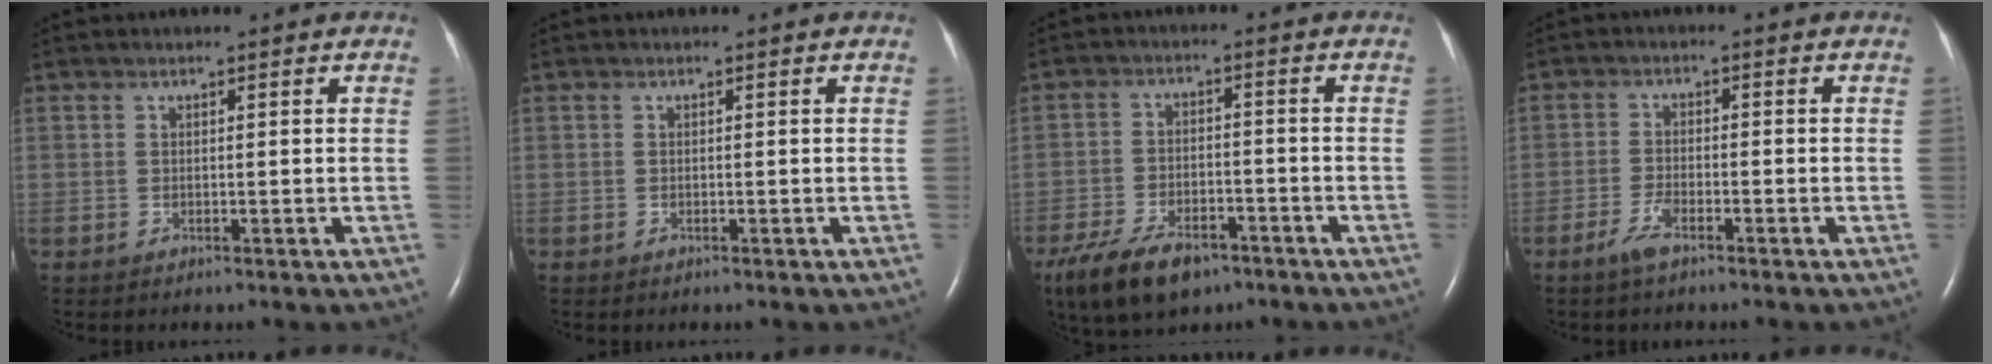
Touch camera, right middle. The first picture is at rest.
{"total": 0.0}
{"total": 10.9, "force": [-7.5, 4.9, 6.2], "torque": [-0.119, -0.012, -0.127]}
{"total": 3.1, "force": [-2.2, 0.6, 2.1], "torque": [-0.051, -0.002, -0.045]}